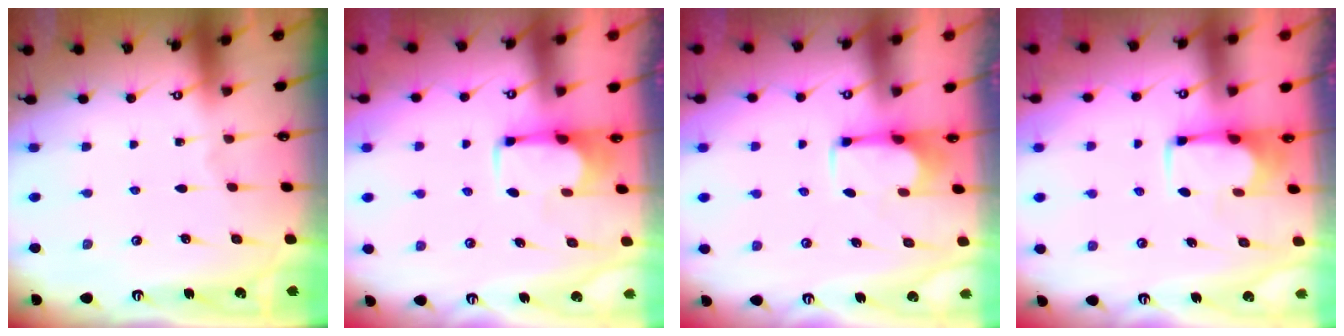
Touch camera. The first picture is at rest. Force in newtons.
{"total": 1.7, "press": 1.5, "slide": 0.7}
{"total": 2.8, "press": 2.6, "slide": 1.1}
{"total": 1.8, "press": 1.7, "slide": 0.5}